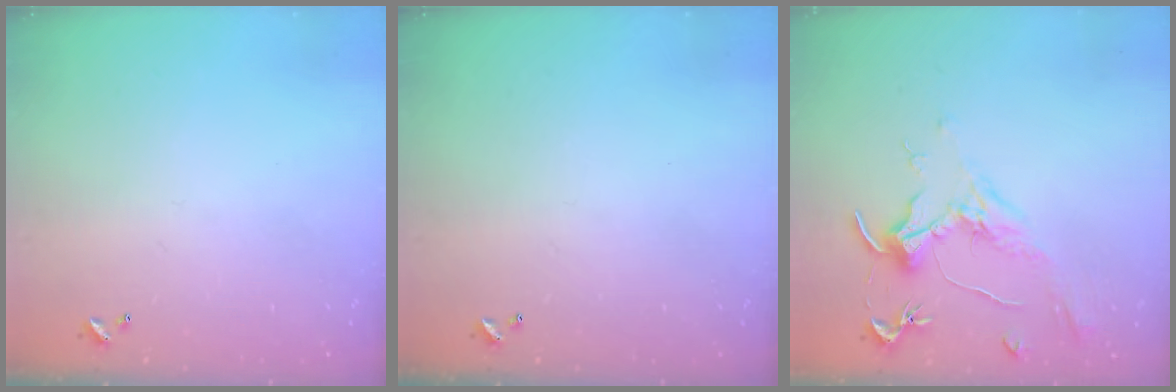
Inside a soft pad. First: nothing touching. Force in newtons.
{"total": 0.0}
{"total": 1.9, "press": 1.7, "slide": 0.9}